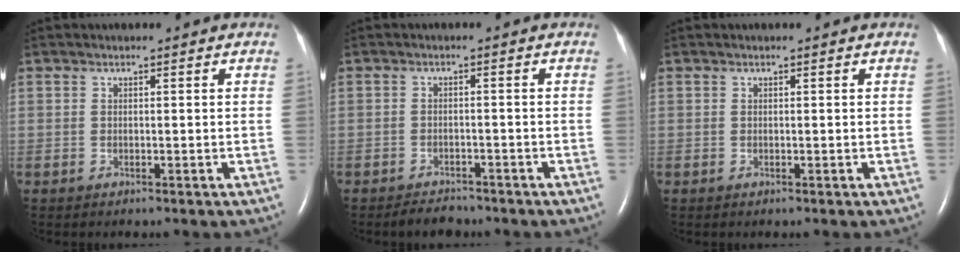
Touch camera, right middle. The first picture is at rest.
{"total": 2.9, "force": [-2.6, 1.1, 0.7], "torque": [-0.020, -0.002, -0.040]}
{"total": 0.0}